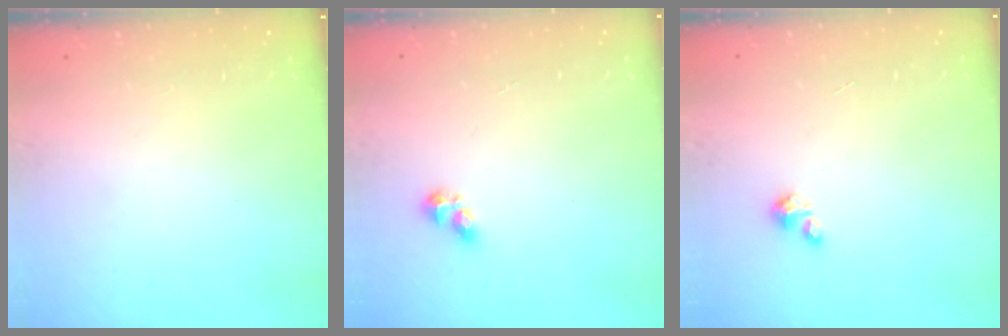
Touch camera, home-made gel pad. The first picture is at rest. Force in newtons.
{"total": 4.8, "press": 4.8, "slide": 0.6}
{"total": 0.9, "press": 0.9, "slide": 0.2}